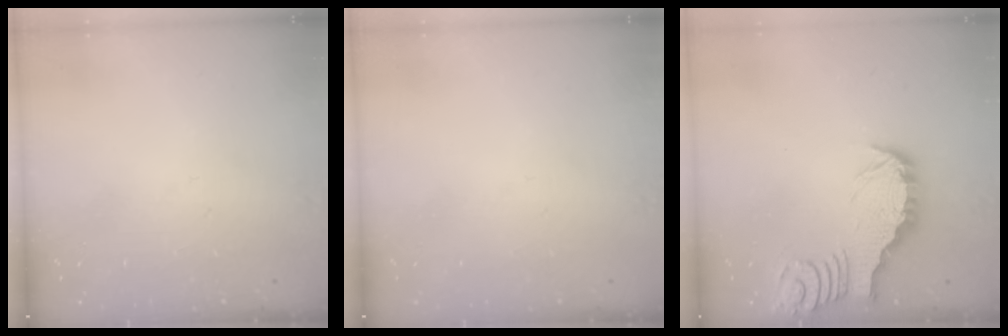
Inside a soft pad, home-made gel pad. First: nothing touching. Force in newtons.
{"total": 0.0}
{"total": 3.2, "press": 3.2, "slide": 0.4}